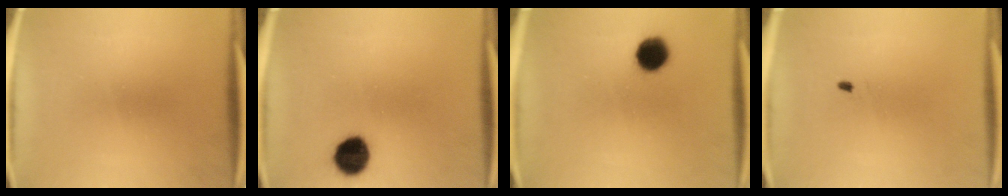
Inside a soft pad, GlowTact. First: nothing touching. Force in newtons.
{"total": 8.4}
{"total": 8.1}
{"total": 0.5}